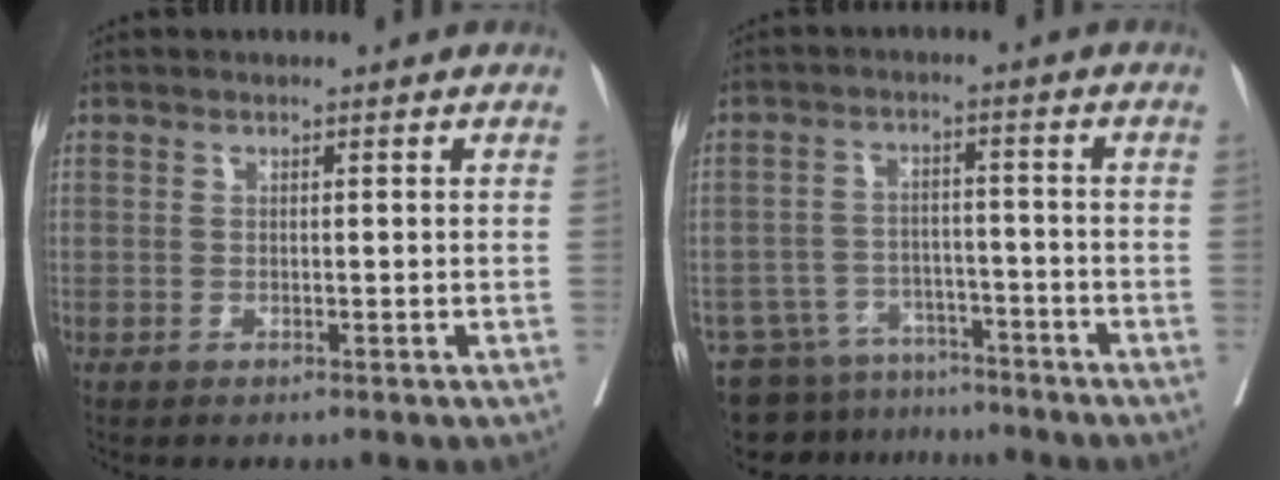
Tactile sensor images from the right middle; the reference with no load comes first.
{"total": 8.7, "force": [-7.6, 4.3, 0.3], "torque": [-0.004, 0.023, -0.114]}